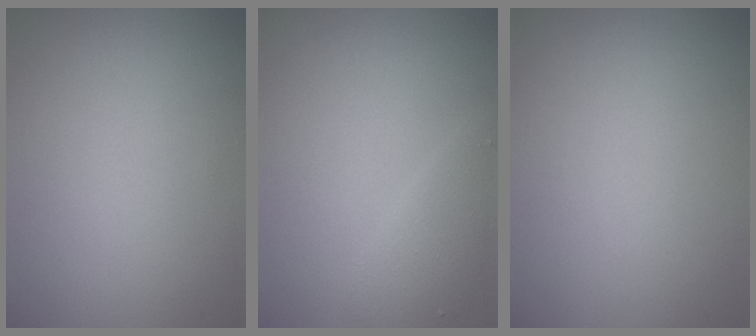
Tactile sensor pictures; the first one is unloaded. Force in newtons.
{"total": 2.0, "press": 2.0, "slide": 0.1}
{"total": 0.0}